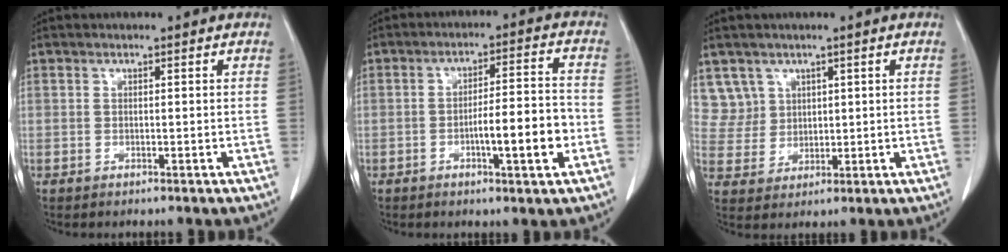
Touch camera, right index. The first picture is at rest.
{"total": 8.6, "force": [-2.7, 1.0, 8.1], "torque": [-0.125, 0.009, -0.041]}
{"total": 5.4, "force": [3.1, 4.5, -0.5], "torque": [0.020, 0.005, 0.067]}